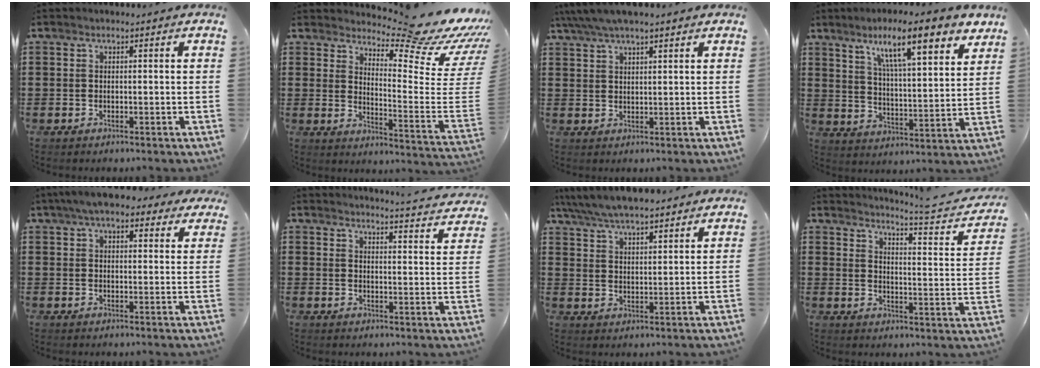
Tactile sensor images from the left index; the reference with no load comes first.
{"total": 11.7, "force": [10.2, 0.9, 5.6], "torque": [-0.096, -0.092, 0.164]}
{"total": 3.7, "force": [3.1, 0.5, 2.1], "torque": [-0.048, 0.001, 0.056]}
{"total": 11.3, "force": [7.8, 2.0, 8.0], "torque": [-0.133, -0.032, 0.125]}
{"total": 6.8, "force": [5.5, 1.7, 3.6], "torque": [-0.077, -0.005, 0.101]}
{"total": 3.5, "force": [3.4, -0.6, 0.5], "torque": [-0.018, -0.029, 0.055]}
{"total": 5.9, "force": [5.7, 0.6, 1.6], "torque": [-0.054, -0.021, 0.101]}
{"total": 4.9, "force": [4.4, -0.6, 2.1], "torque": [-0.049, -0.037, 0.064]}